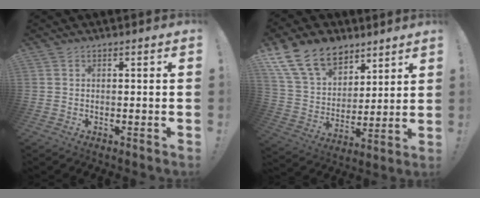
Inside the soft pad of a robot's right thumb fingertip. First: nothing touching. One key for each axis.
{"total": 18.2, "fx": 11.3, "fy": 11.8, "fz": 7.8, "tx": -0.136, "ty": -0.065, "tz": 0.224}